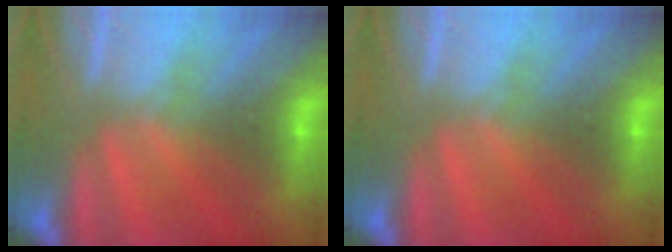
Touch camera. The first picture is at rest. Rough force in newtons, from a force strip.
{"total": 0.0}